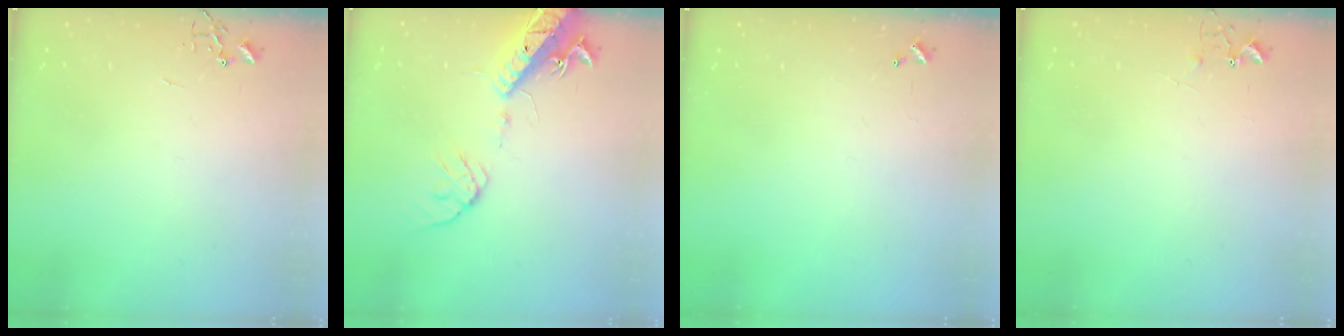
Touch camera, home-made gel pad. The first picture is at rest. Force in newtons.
{"total": 16.0, "press": 15.7, "slide": 3.3}
{"total": 0.0}
{"total": 5.4, "press": 5.4, "slide": 0.7}